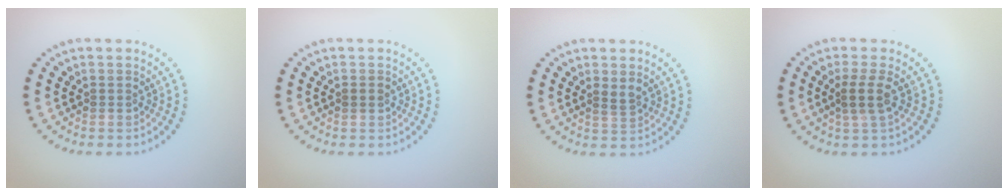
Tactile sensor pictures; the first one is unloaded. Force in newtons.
{"total": 0.9, "press": 0.9, "slide": 0.1}
{"total": 1.2, "press": 1.0, "slide": 0.6}
{"total": 2.2, "press": 1.7, "slide": 1.4}